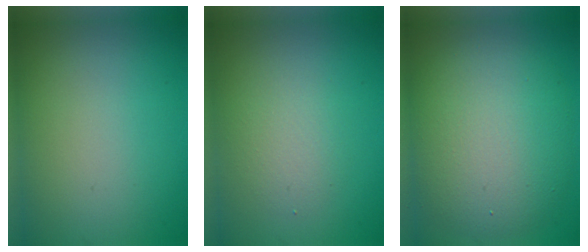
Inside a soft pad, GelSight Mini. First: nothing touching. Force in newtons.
{"total": 2.1, "press": 2.1, "slide": 0.1}
{"total": 8.7, "press": 8.7, "slide": 0.5}